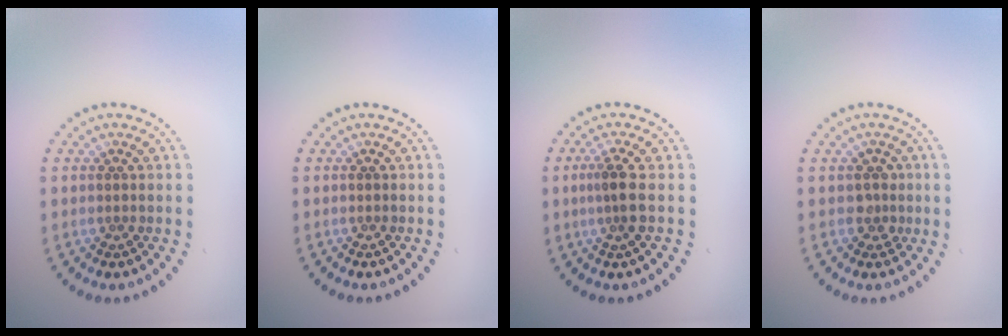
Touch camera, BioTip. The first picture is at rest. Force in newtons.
{"total": 0.0}
{"total": 2.2, "press": 1.8, "slide": 1.4}
{"total": 1.5, "press": 1.2, "slide": 0.9}